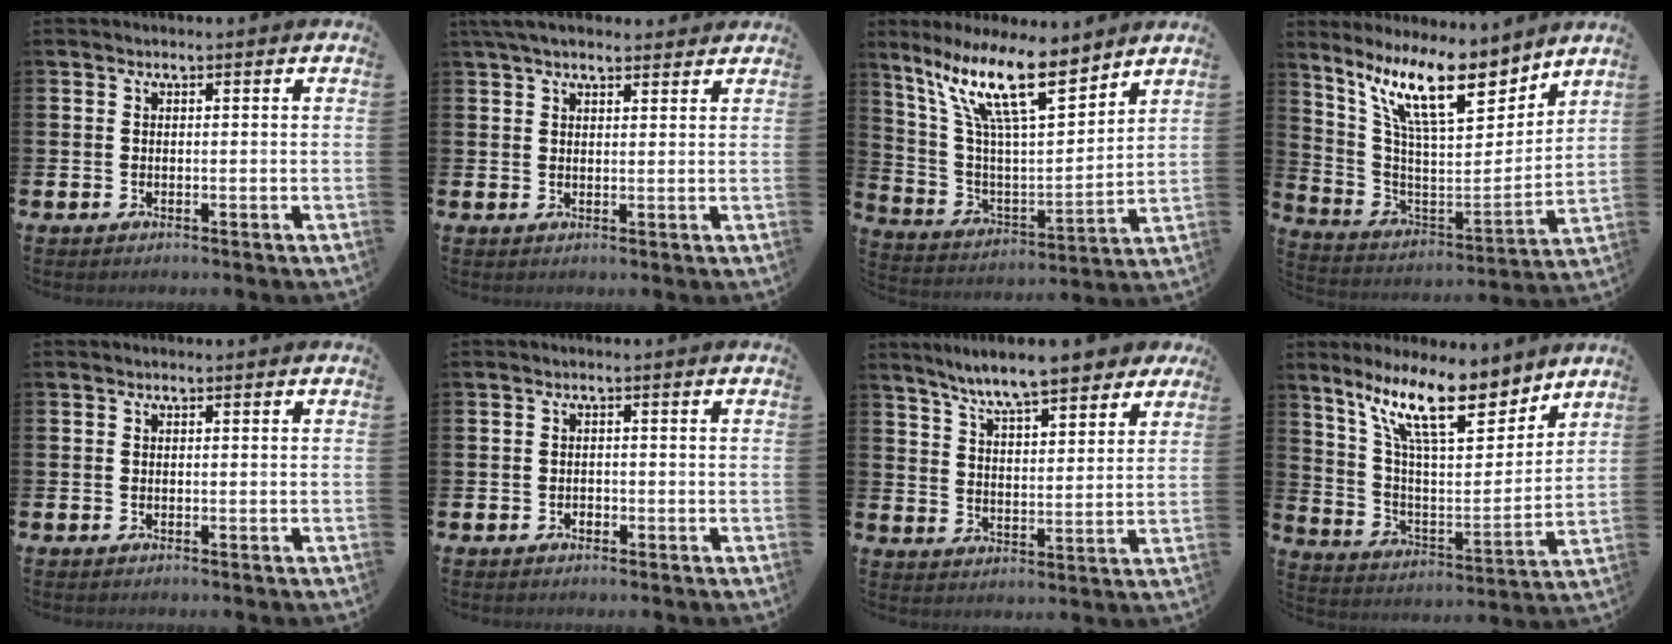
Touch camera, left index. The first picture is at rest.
{"total": 4.2, "force": [3.6, 1.2, 1.7], "torque": [-0.037, -0.008, 0.066]}
{"total": 15.1, "force": [10.4, 4.2, 10.1], "torque": [-0.218, -0.045, 0.183]}
{"total": 13.5, "force": [9.8, 3.4, 8.6], "torque": [-0.194, -0.053, 0.169]}
{"total": 0.0}
{"total": 0.9, "force": [-0.6, 0.7, 0.0], "torque": [-0.002, 0.003, -0.013]}
{"total": 8.4, "force": [7.7, 1.2, 3.1], "torque": [-0.083, -0.041, 0.134]}
{"total": 13.5, "force": [10.0, 4.0, 8.2], "torque": [-0.177, -0.044, 0.176]}